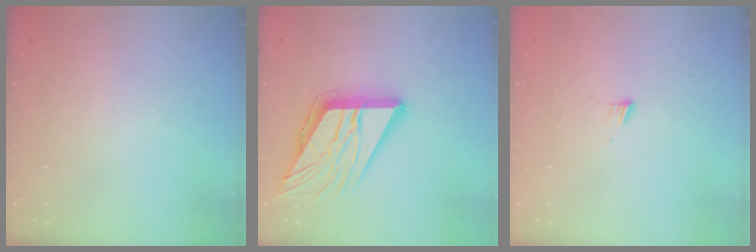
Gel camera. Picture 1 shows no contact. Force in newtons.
{"total": 17.6, "press": 17.5, "slide": 2.0}
{"total": 3.5, "press": 3.4, "slide": 0.4}